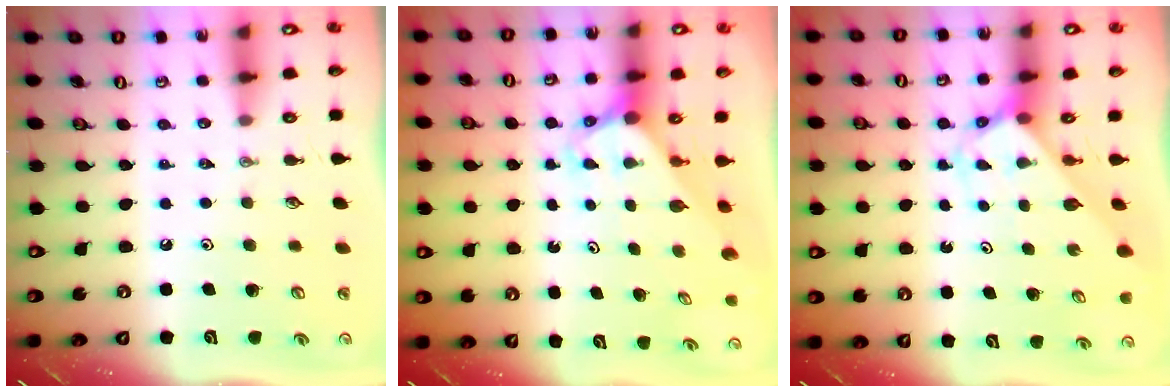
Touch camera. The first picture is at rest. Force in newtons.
{"total": 3.0, "press": 3.0, "slide": 0.2}
{"total": 3.0, "press": 3.0, "slide": 0.2}